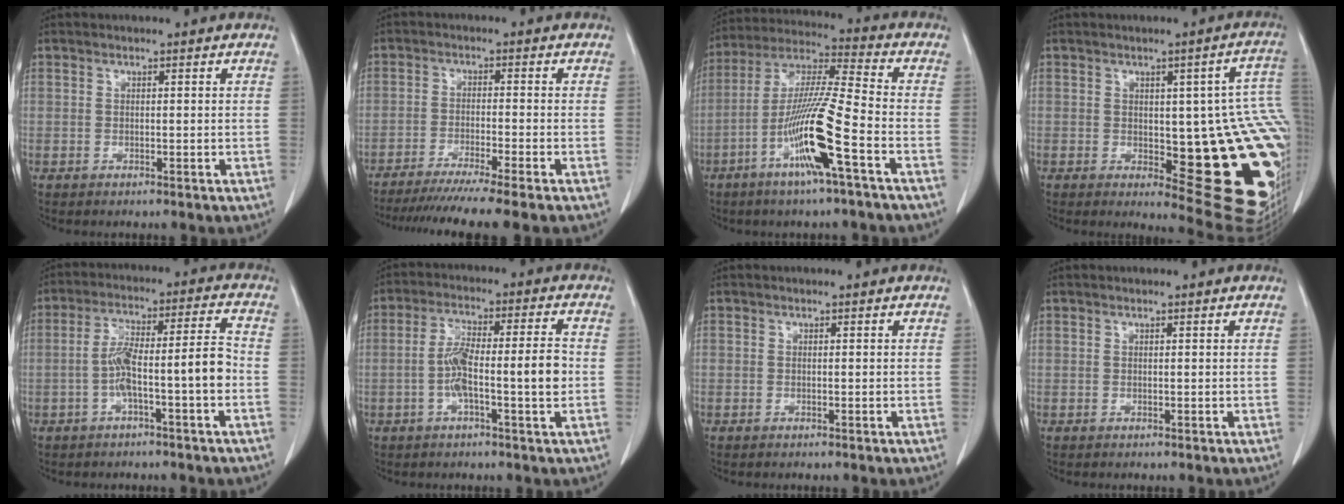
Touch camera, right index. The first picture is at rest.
{"total": 10.9, "force": [-9.1, -1.3, 5.9], "torque": [-0.069, -0.032, -0.141]}
{"total": 14.1, "force": [-5.7, -0.2, 12.8], "torque": [-0.257, -0.006, -0.113]}
{"total": 19.5, "force": [-1.6, 5.4, 18.7], "torque": [-0.141, 0.009, -0.001]}
{"total": 9.4, "force": [-2.7, 0.6, 9.0], "torque": [-0.159, 0.033, -0.044]}
{"total": 9.1, "force": [-1.5, 1.1, 8.9], "torque": [-0.162, 0.019, -0.031]}
{"total": 0.0}
{"total": 0.0}